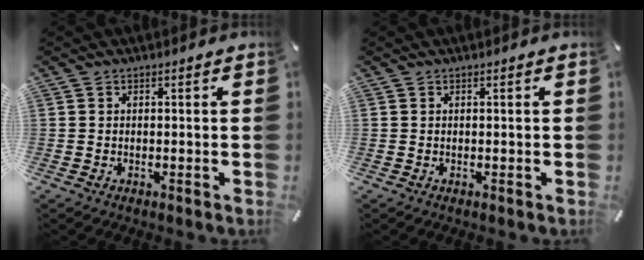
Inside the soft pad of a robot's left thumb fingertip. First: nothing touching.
{"total": 0.0}